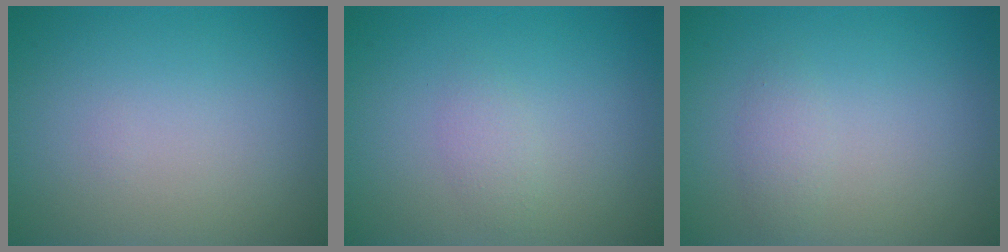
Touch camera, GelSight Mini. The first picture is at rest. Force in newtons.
{"total": 1.1, "press": 1.1, "slide": 0.1}
{"total": 1.1, "press": 1.1, "slide": 0.1}